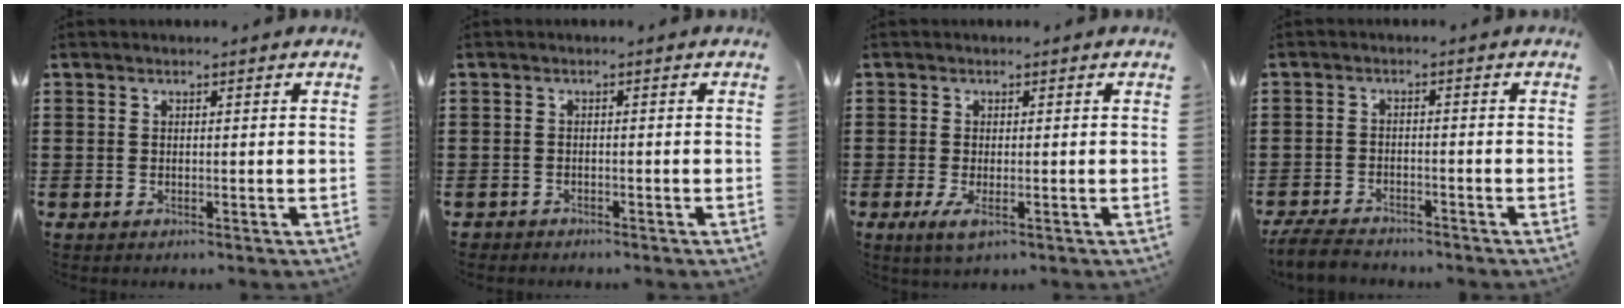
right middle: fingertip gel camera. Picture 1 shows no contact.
{"total": 1.1, "force": [-1.0, 0.3, -0.1], "torque": [-0.002, 0.002, -0.023]}
{"total": 1.9, "force": [0.0, 0.5, 1.8], "torque": [-0.038, -0.008, 0.002]}
{"total": 3.2, "force": [-3.1, 0.6, 0.6], "torque": [-0.023, -0.004, -0.066]}